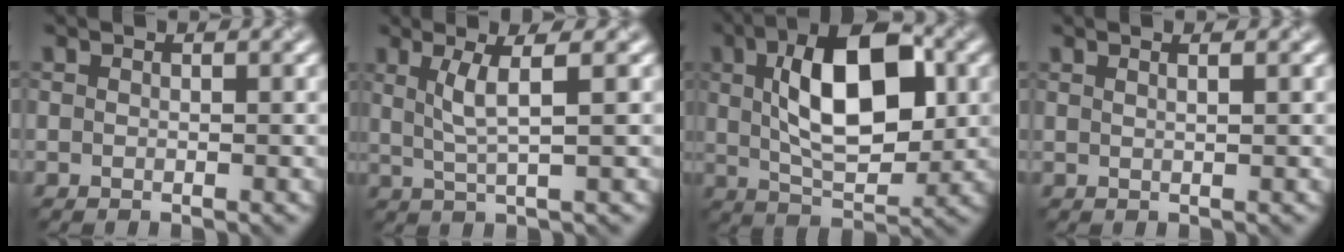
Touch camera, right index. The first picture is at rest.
{"total": 3.4, "force": [1.1, 0.5, 3.2], "torque": [-0.061, -0.002, 0.026]}
{"total": 10.6, "force": [2.1, 4.9, 9.2], "torque": [-0.144, 0.013, 0.030]}
{"total": 1.7, "force": [0.9, 0.7, 1.2], "torque": [-0.002, 0.001, -0.002]}